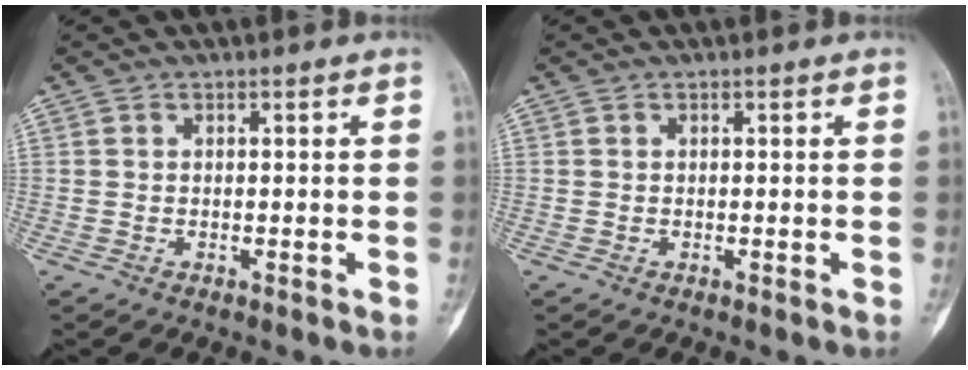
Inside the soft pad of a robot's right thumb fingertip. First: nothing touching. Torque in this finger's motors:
{"motor_torque": [0.04, 0.14, 0.03, -0.03, 0.00]}